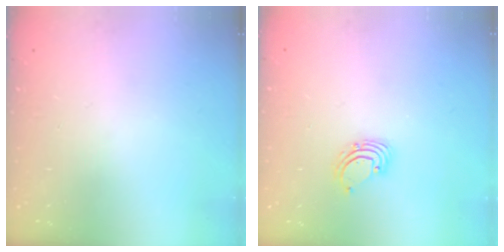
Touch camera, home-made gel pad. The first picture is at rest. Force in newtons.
{"total": 2.2, "press": 2.2, "slide": 0.2}